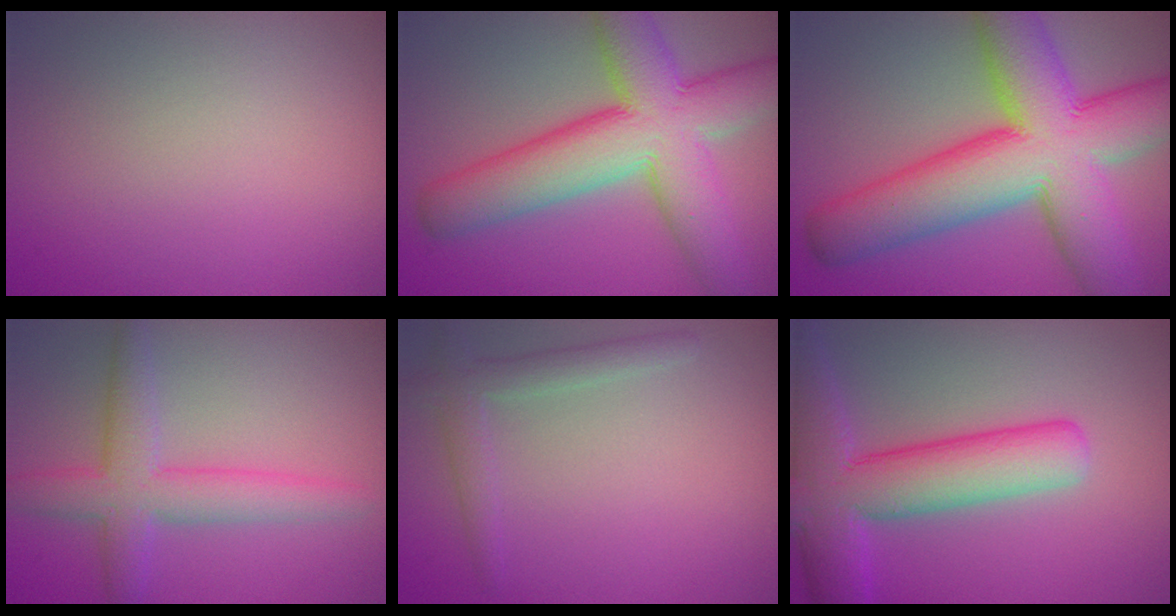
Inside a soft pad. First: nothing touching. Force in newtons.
{"total": 11.1, "press": 11.1, "slide": 0.3}
{"total": 14.8, "press": 14.8, "slide": 0.5}
{"total": 4.6, "press": 4.6, "slide": 0.1}
{"total": 2.4, "press": 2.4, "slide": 0.2}
{"total": 8.9, "press": 8.8, "slide": 0.4}